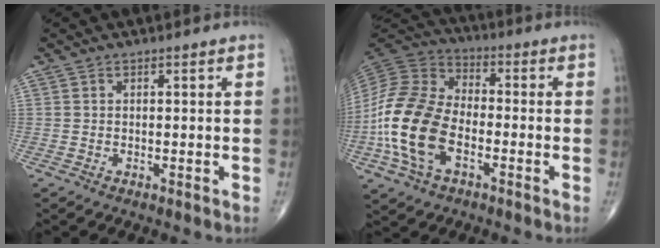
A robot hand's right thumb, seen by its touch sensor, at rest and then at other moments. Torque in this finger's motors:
{"motor_torque": [0.88, 1.07, 2.04, -0.61, 0.24]}